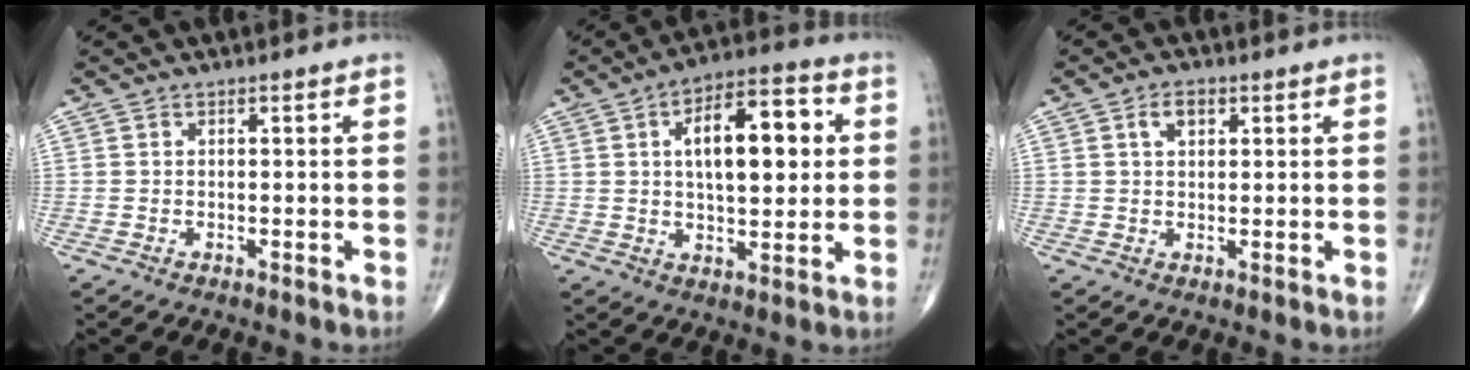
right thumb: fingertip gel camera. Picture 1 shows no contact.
{"total": 14.9, "force": [3.0, 6.8, 12.9], "torque": [-0.174, 0.011, 0.042]}
{"total": 3.3, "force": [1.3, 2.0, 2.3], "torque": [-0.034, 0.002, 0.022]}